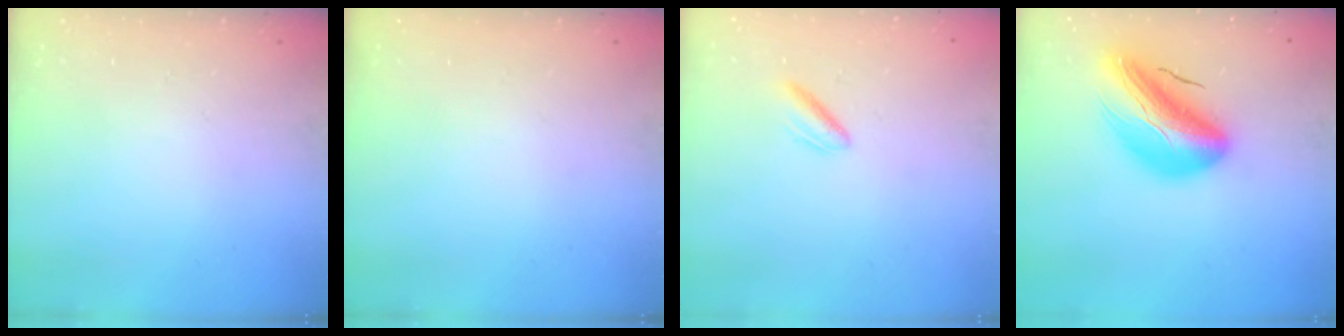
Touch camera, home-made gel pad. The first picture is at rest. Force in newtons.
{"total": 0.0}
{"total": 2.3, "press": 2.1, "slide": 1.0}
{"total": 18.3, "press": 17.6, "slide": 4.7}